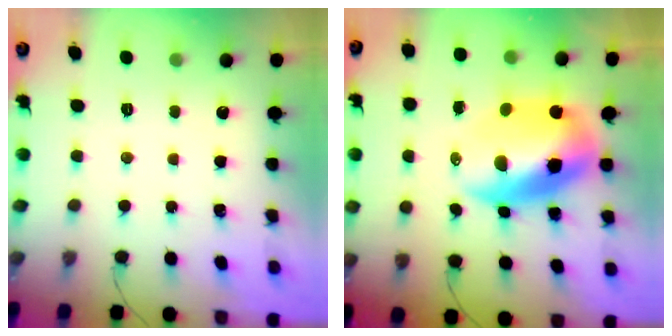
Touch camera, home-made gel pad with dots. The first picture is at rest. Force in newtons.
{"total": 14.9, "press": 14.4, "slide": 3.8}